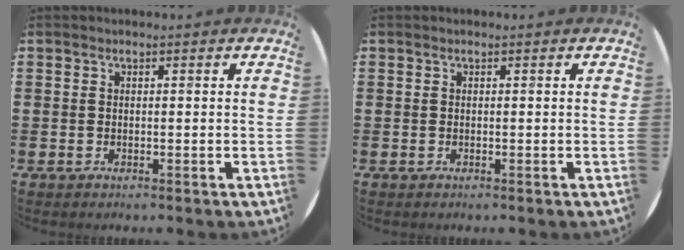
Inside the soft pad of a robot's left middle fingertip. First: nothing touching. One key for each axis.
{"total": 0.0}